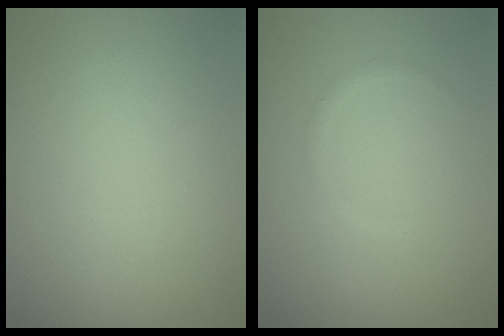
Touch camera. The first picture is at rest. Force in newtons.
{"total": 0.7, "press": 0.7, "slide": 0.1}